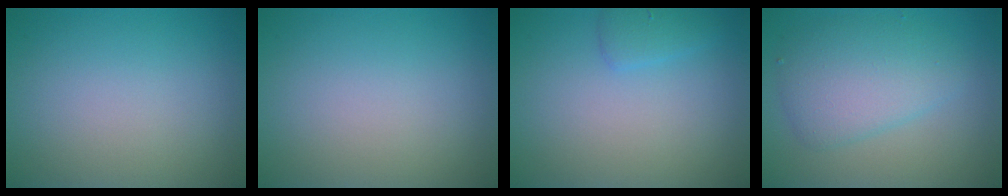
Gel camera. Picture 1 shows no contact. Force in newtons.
{"total": 0.0}
{"total": 1.4, "press": 1.4, "slide": 0.2}
{"total": 4.6, "press": 4.6, "slide": 0.0}